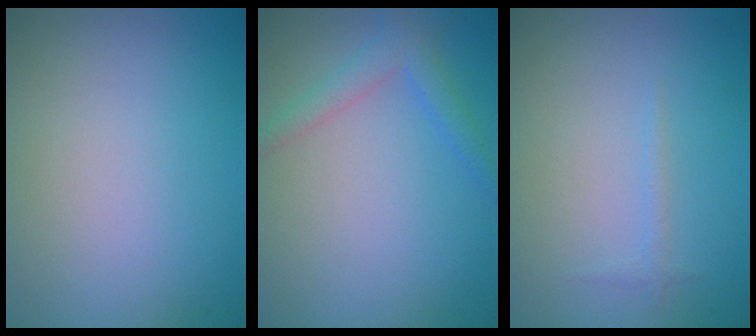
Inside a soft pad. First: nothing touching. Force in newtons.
{"total": 2.3, "press": 2.3, "slide": 0.2}
{"total": 0.6, "press": 0.6, "slide": 0.1}